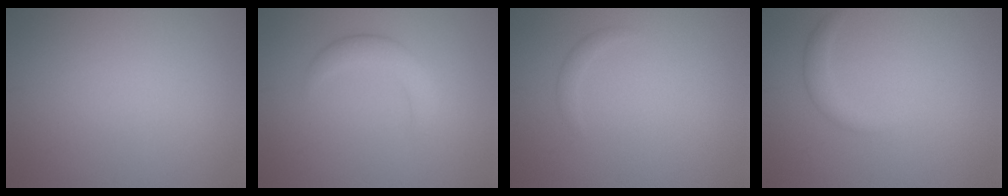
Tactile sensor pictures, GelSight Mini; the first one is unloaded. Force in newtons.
{"total": 2.6, "press": 2.5, "slide": 0.3}
{"total": 0.8, "press": 0.8, "slide": 0.0}
{"total": 1.5, "press": 1.5, "slide": 0.2}